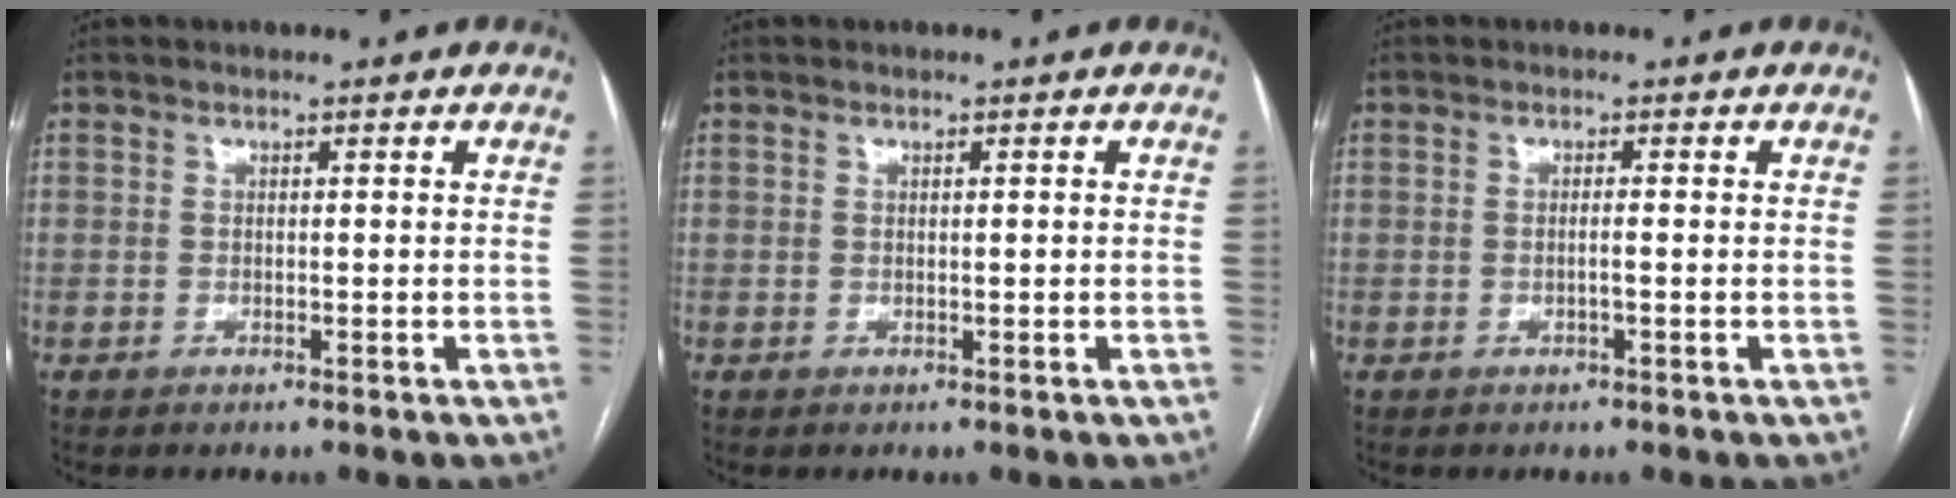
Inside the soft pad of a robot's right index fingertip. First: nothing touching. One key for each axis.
{"total": 0.0}
{"total": 1.0, "fx": -0.2, "fy": -0.1, "fz": 1.0, "tx": -0.018, "ty": 0.000, "tz": -0.004}